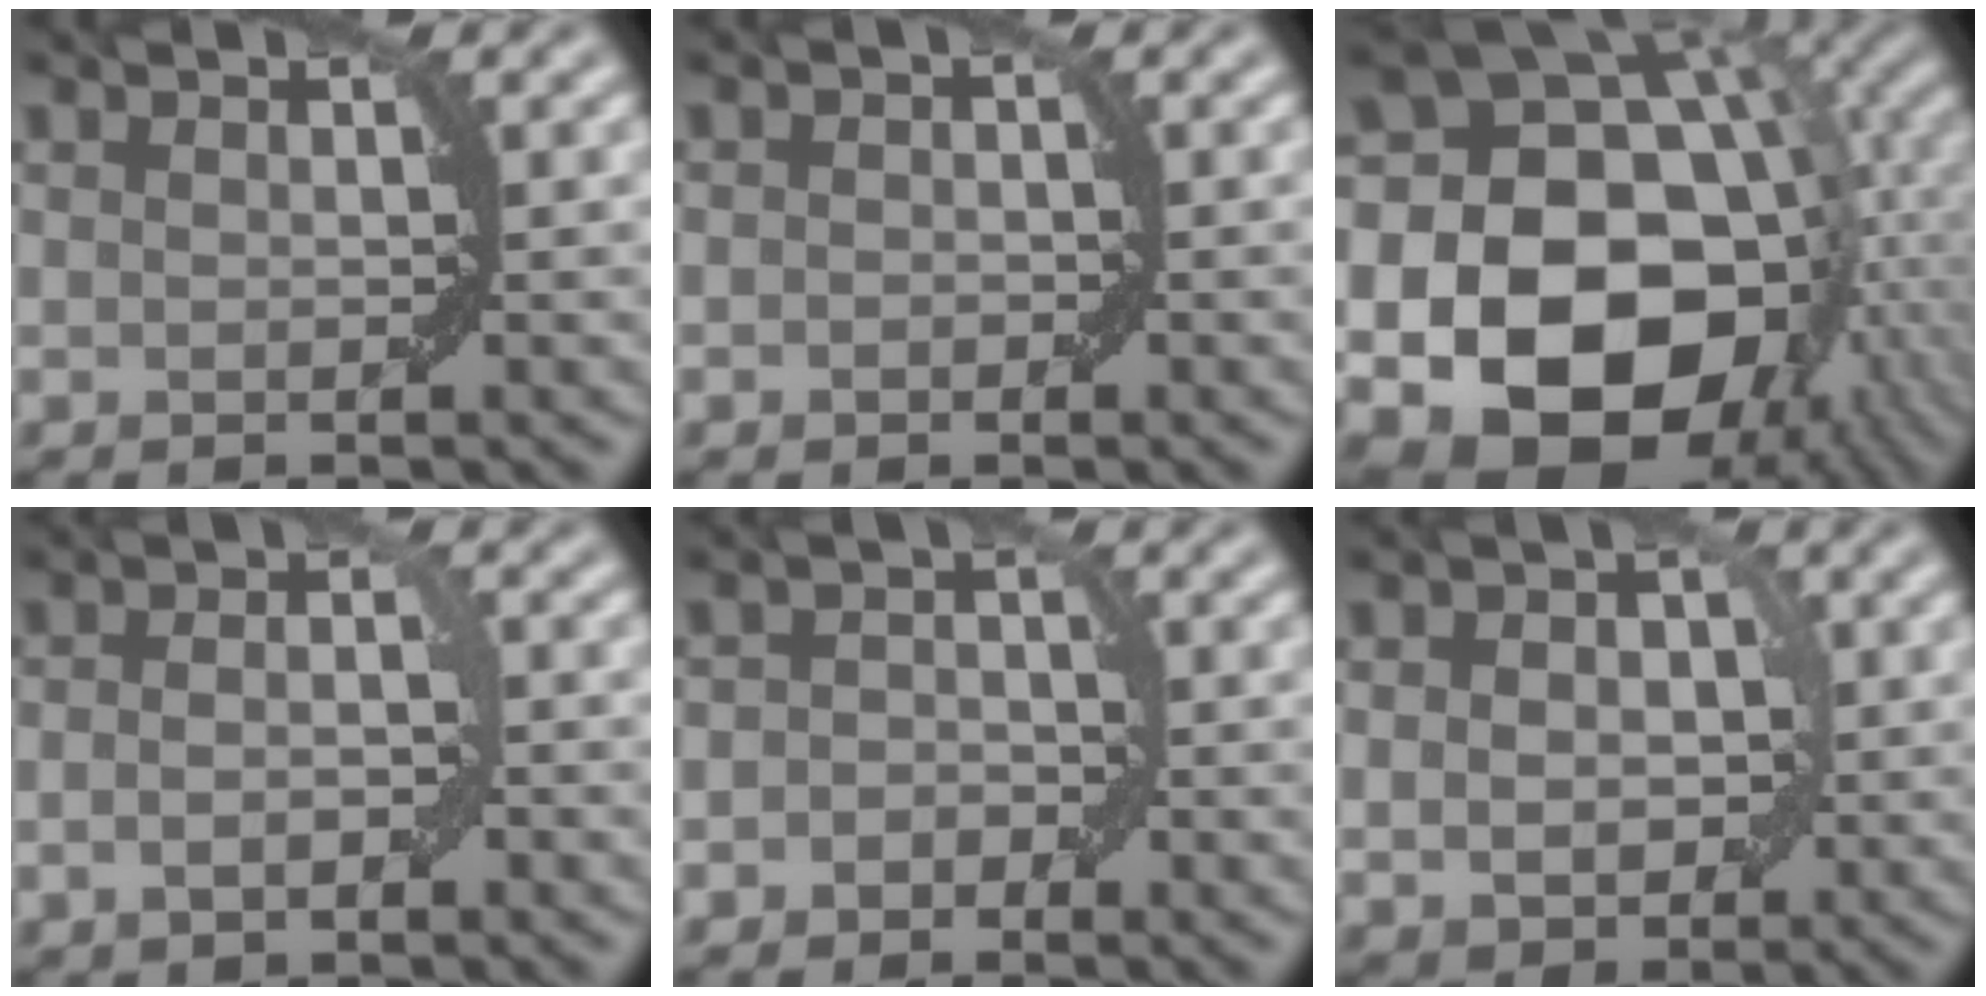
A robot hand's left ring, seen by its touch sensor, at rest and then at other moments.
{"total": 0.9, "force": [-0.3, 0.7, 0.4], "torque": [-0.003, 0.000, -0.006]}
{"total": 20.1, "force": [-3.4, 15.7, 12.2], "torque": [-0.206, -0.028, -0.054]}
{"total": 2.8, "force": [-0.8, 1.3, 2.3], "torque": [-0.043, 0.000, -0.017]}
{"total": 2.2, "force": [-0.9, 1.8, 0.8], "torque": [0.012, 0.006, -0.024]}
{"total": 5.2, "force": [0.3, 3.7, 3.7], "torque": [-0.046, 0.001, 0.004]}